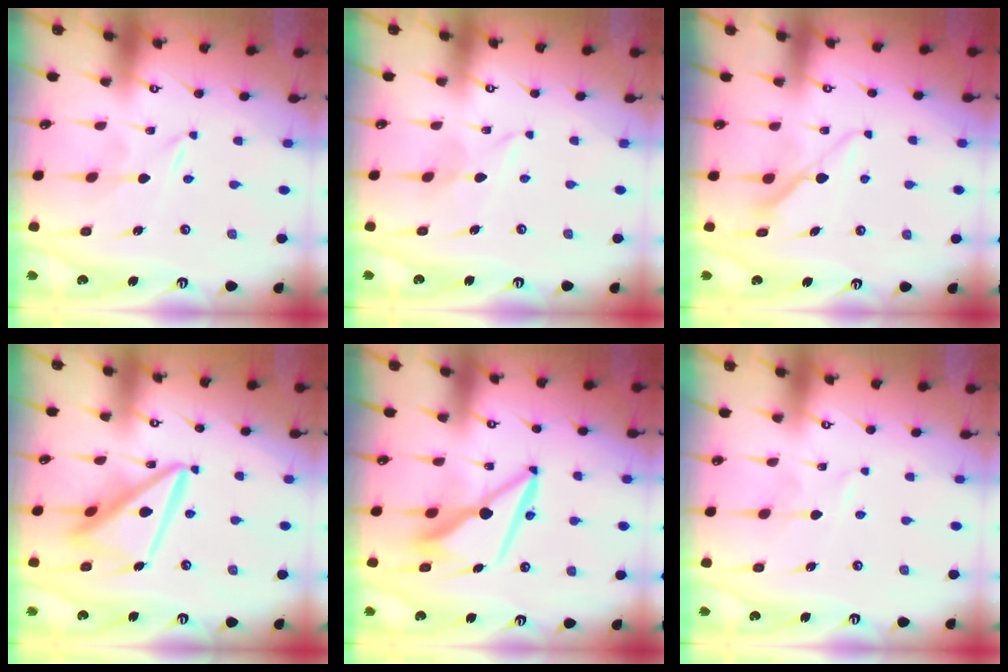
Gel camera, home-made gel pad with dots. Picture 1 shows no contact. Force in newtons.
{"total": 2.4, "press": 2.4, "slide": 0.2}
{"total": 7.8, "press": 7.8, "slide": 0.2}
{"total": 14.8, "press": 14.7, "slide": 1.7}
{"total": 10.1, "press": 9.9, "slide": 1.8}
{"total": 0.7, "press": 0.7, "slide": 0.1}